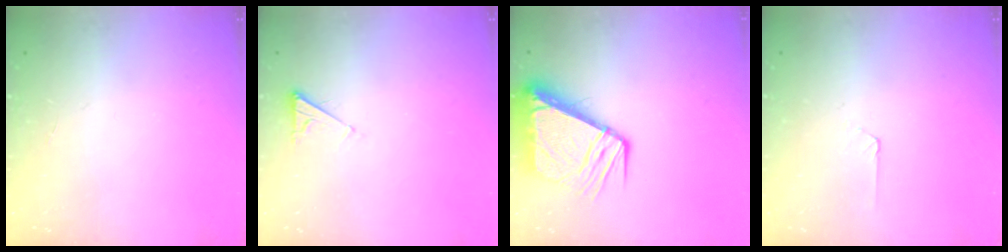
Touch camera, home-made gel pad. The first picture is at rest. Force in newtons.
{"total": 3.0, "press": 3.0, "slide": 0.4}
{"total": 11.3, "press": 11.2, "slide": 1.3}
{"total": 1.5, "press": 1.4, "slide": 0.2}